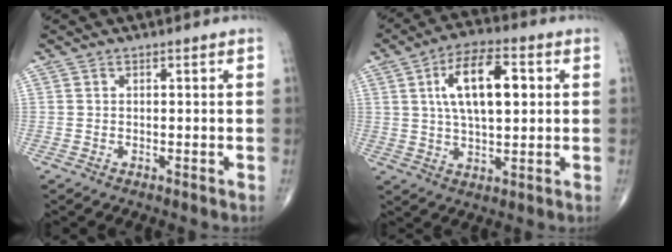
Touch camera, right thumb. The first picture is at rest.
{"total": 13.0, "force": [2.9, 5.9, 11.2], "torque": [-0.180, 0.005, 0.048]}